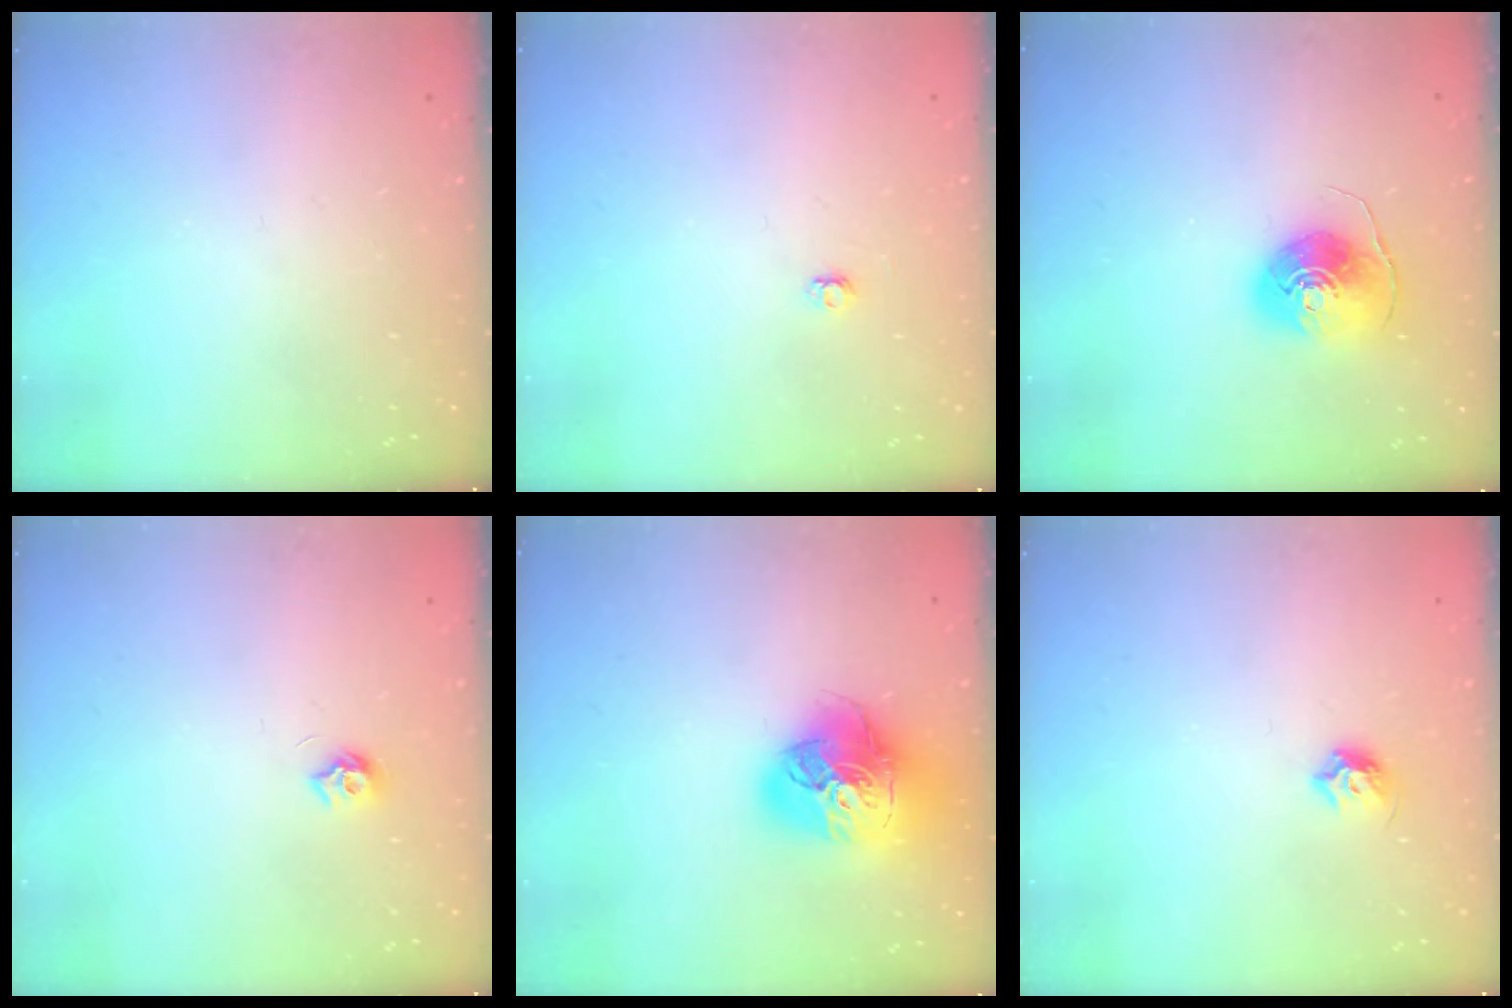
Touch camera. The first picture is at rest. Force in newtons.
{"total": 2.9, "press": 2.9, "slide": 0.3}
{"total": 8.1, "press": 8.0, "slide": 0.3}
{"total": 6.0, "press": 6.0, "slide": 0.6}
{"total": 19.4, "press": 19.3, "slide": 2.3}
{"total": 5.5, "press": 5.4, "slide": 0.8}